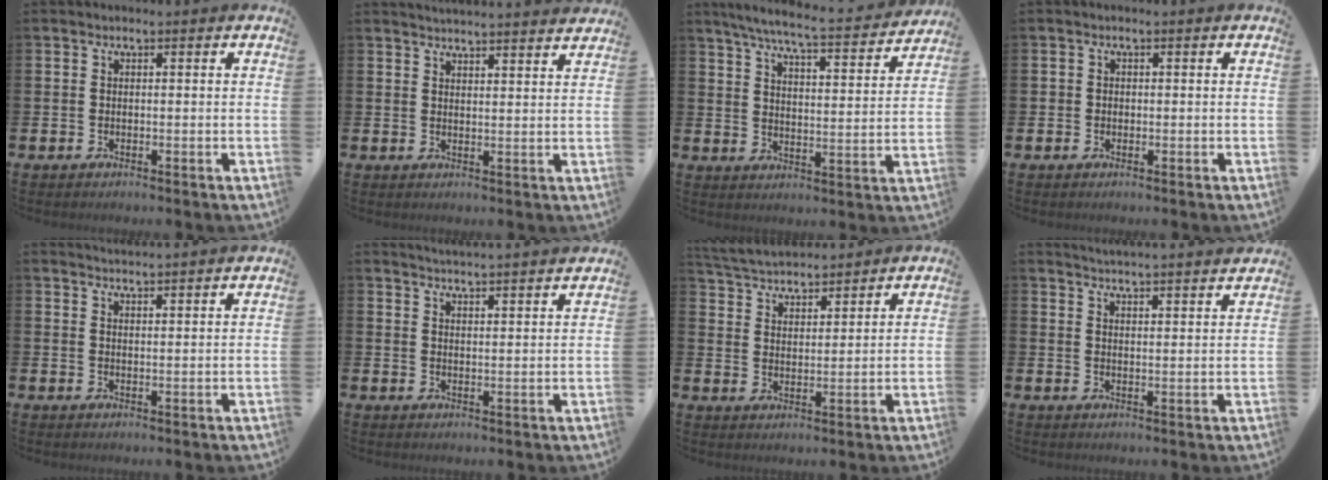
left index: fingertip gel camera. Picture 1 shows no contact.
{"total": 3.5, "force": [3.5, -0.4, 0.0], "torque": [-0.008, -0.021, 0.064]}
{"total": 6.6, "force": [5.9, 0.3, 2.9], "torque": [-0.073, -0.044, 0.096]}
{"total": 0.9, "force": [-0.1, 0.9, 0.2], "torque": [-0.001, 0.006, -0.004]}
{"total": 3.0, "force": [3.0, -0.4, -0.1], "torque": [-0.004, -0.016, 0.055]}
{"total": 4.1, "force": [4.0, -0.8, 0.1], "torque": [-0.010, -0.027, 0.071]}
{"total": 4.5, "force": [4.4, 0.8, 0.0], "torque": [-0.026, -0.027, 0.078]}
{"total": 4.3, "force": [4.3, -0.6, 0.0], "torque": [-0.010, -0.031, 0.076]}